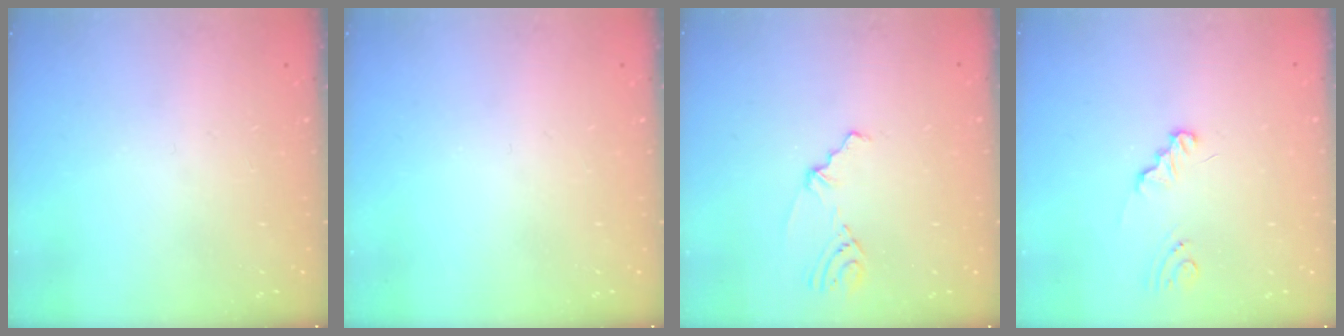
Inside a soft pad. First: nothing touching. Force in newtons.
{"total": 0.0}
{"total": 2.5, "press": 1.9, "slide": 1.5}
{"total": 1.0, "press": 1.0, "slide": 0.1}